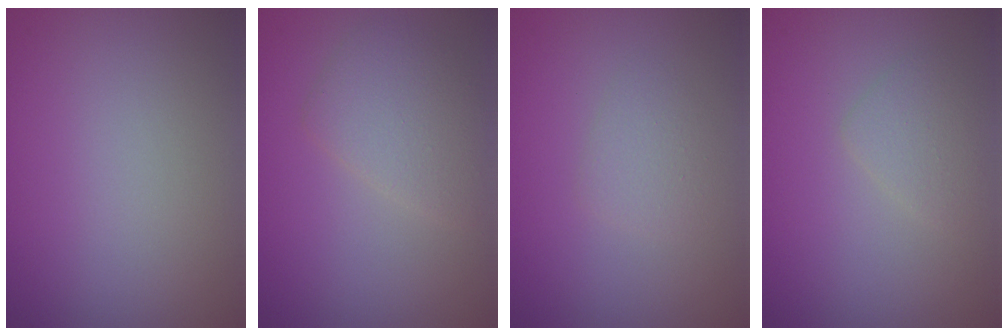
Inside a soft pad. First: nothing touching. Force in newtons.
{"total": 2.9, "press": 2.9, "slide": 0.2}
{"total": 1.4, "press": 1.4, "slide": 0.1}
{"total": 1.6, "press": 1.6, "slide": 0.0}